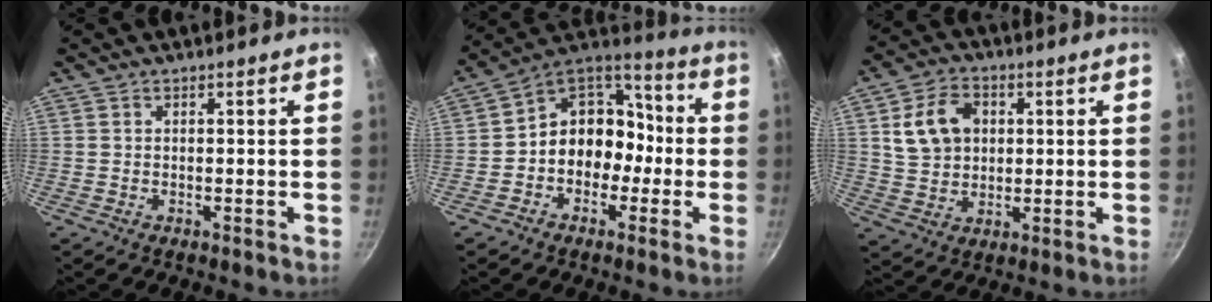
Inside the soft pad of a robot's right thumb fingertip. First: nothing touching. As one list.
[{"total": 13.0, "force": [-2.7, 10.8, 6.7], "torque": [-0.044, 0.063, -0.064]}, {"total": 10.5, "force": [2.4, 8.1, 6.3], "torque": [-0.096, 0.007, 0.042]}]